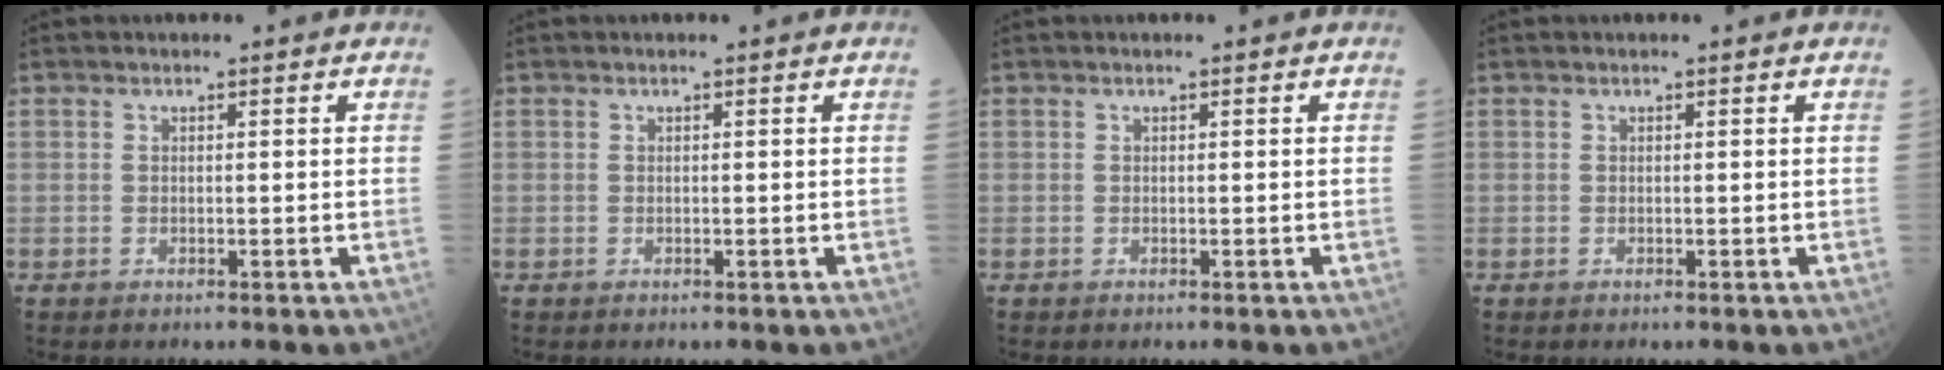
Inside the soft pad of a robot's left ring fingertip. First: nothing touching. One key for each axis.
{"total": 0.0}
{"total": 0.0}
{"total": 0.0}